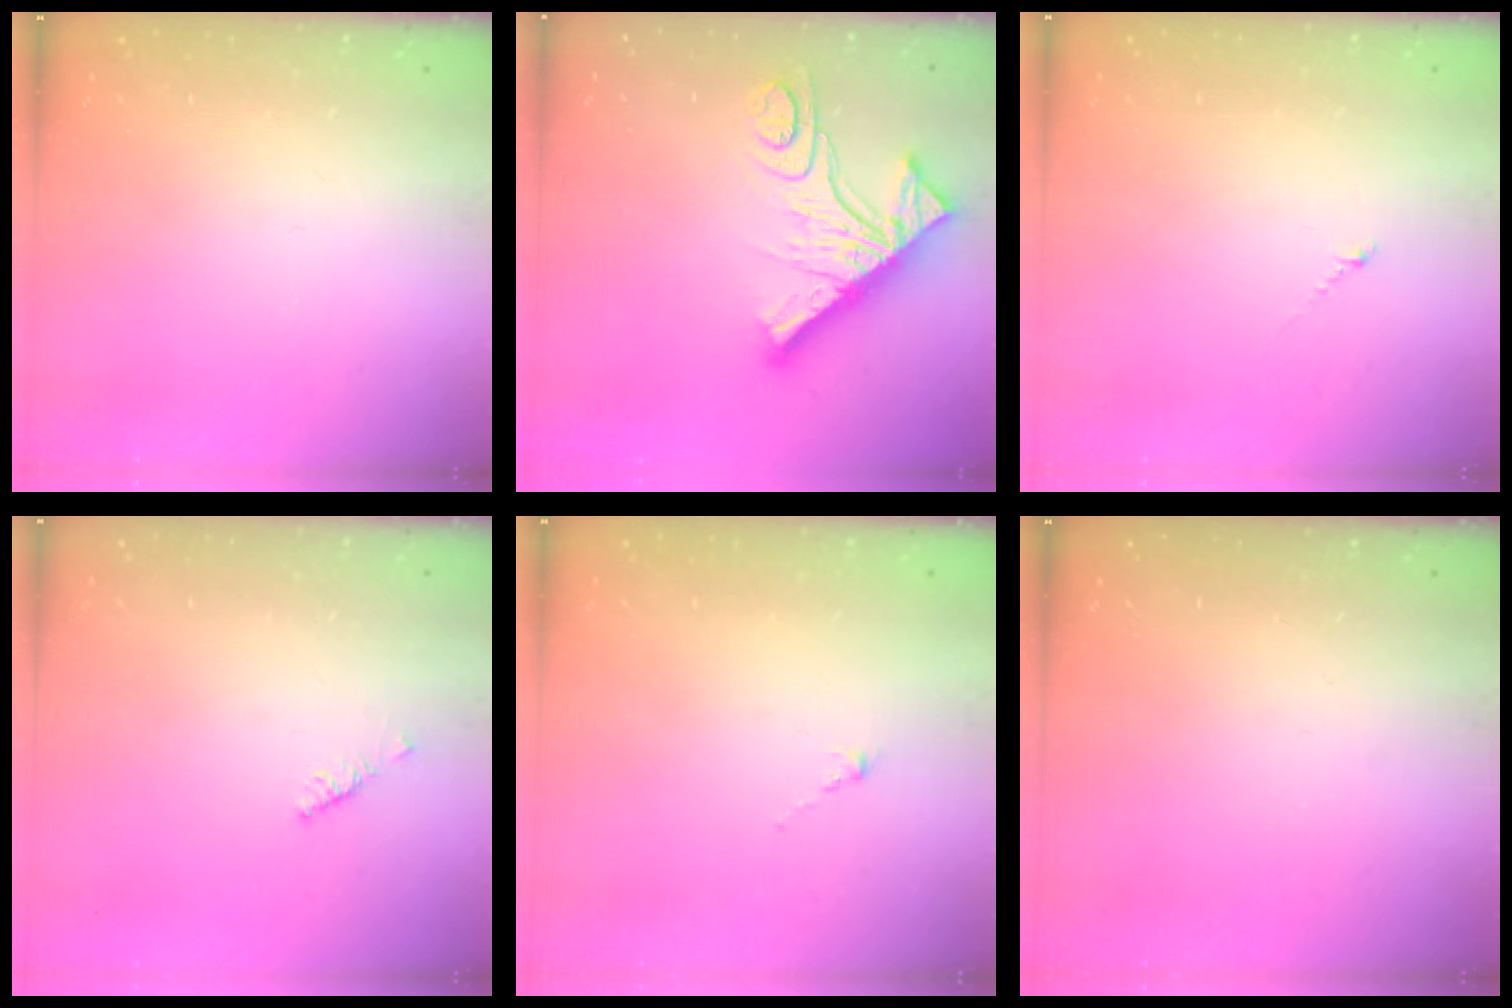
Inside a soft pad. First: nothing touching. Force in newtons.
{"total": 18.5, "press": 18.4, "slide": 1.5}
{"total": 0.7, "press": 0.6, "slide": 0.4}
{"total": 2.1, "press": 2.0, "slide": 0.6}
{"total": 0.8, "press": 0.7, "slide": 0.5}
{"total": 0.0}